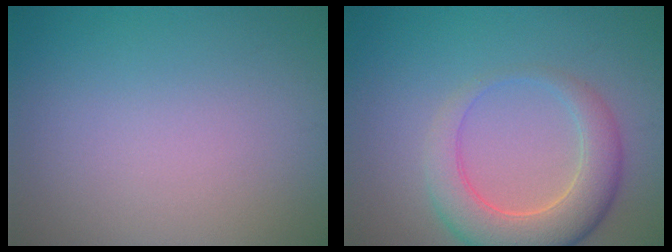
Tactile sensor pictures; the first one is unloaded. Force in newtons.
{"total": 5.7, "press": 5.7, "slide": 0.3}